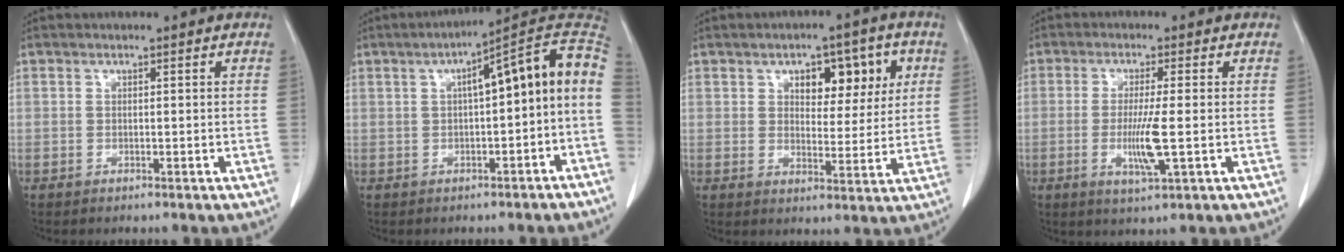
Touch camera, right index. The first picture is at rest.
{"total": 11.0, "force": [0.7, 1.0, 10.9], "torque": [-0.150, 0.041, 0.005]}
{"total": 8.5, "force": [3.4, 4.2, 6.5], "torque": [-0.077, 0.015, 0.051]}
{"total": 6.2, "force": [-1.1, -0.1, 6.1], "torque": [-0.119, -0.016, -0.020]}